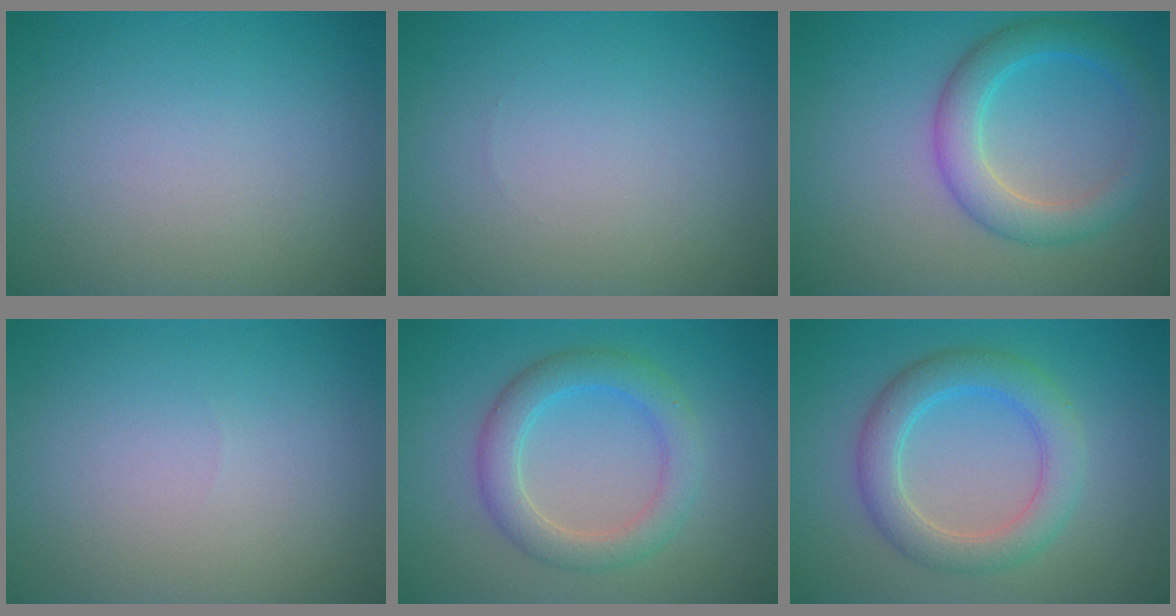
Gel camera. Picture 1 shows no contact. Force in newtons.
{"total": 0.0}
{"total": 4.2, "press": 4.2, "slide": 0.1}
{"total": 0.0}
{"total": 4.0, "press": 4.0, "slide": 0.3}
{"total": 4.5, "press": 4.5, "slide": 0.3}